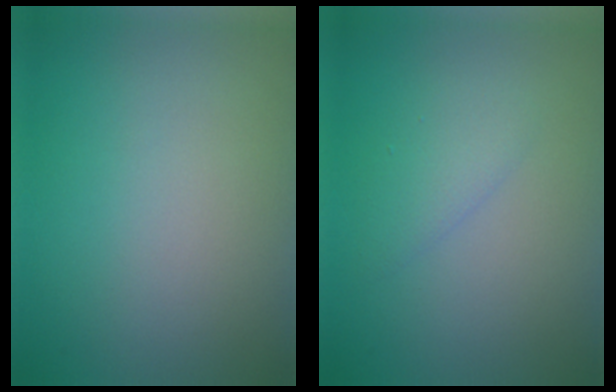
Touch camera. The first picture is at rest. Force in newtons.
{"total": 1.7, "press": 1.7, "slide": 0.2}